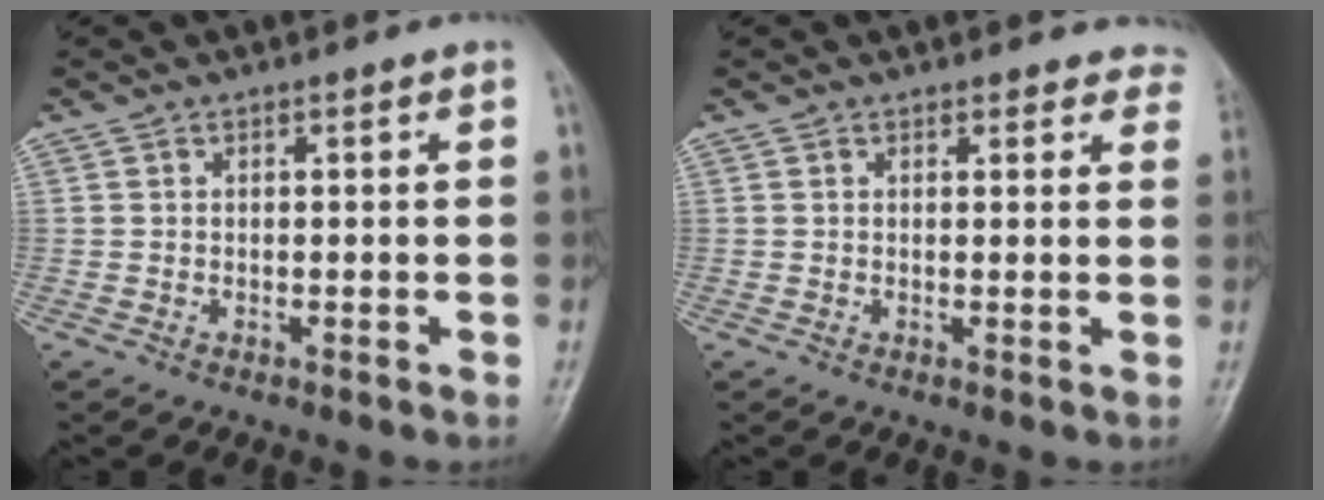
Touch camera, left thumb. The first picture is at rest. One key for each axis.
{"total": 4.5, "fx": 4.1, "fy": 1.9, "fz": 0.3, "tx": 0.039, "ty": -0.016, "tz": 0.023}